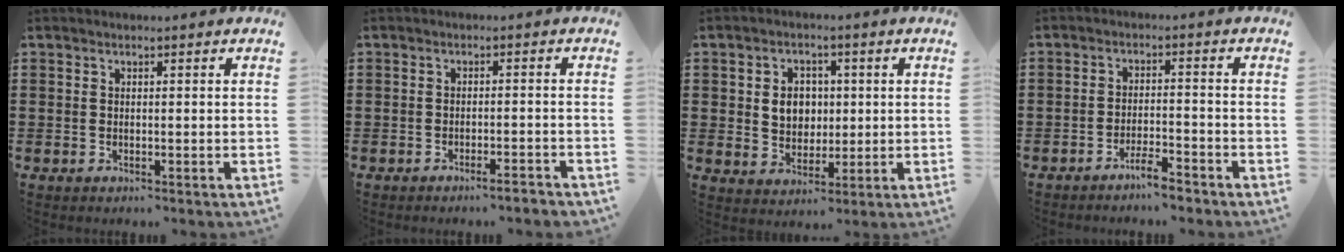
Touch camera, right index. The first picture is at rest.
{"total": 2.1, "force": [-1.8, 0.0, 1.2], "torque": [-0.020, 0.002, -0.034]}
{"total": 5.5, "force": [0.7, 4.7, 2.8], "torque": [-0.055, 0.009, 0.007]}
{"total": 4.0, "force": [-3.5, 0.3, 1.8], "torque": [-0.039, 0.003, -0.070]}